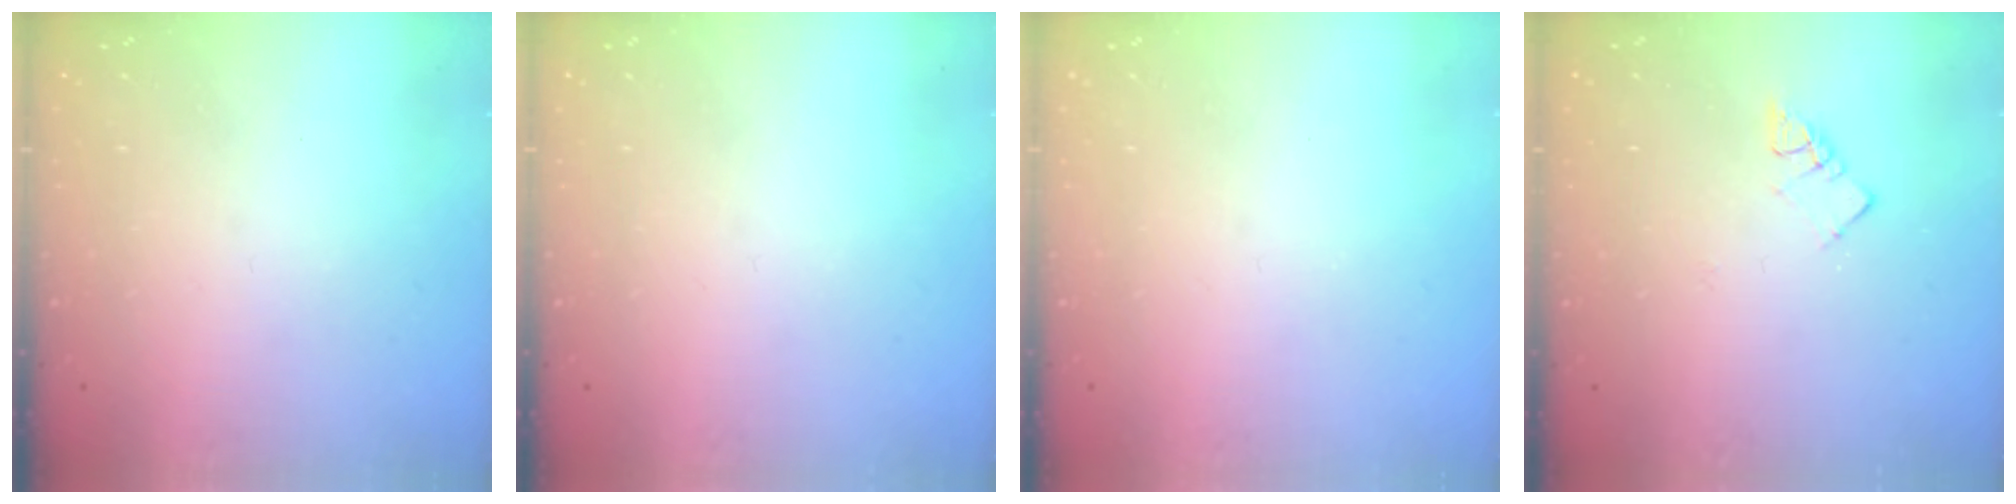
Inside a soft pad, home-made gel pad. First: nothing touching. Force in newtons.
{"total": 0.0}
{"total": 0.0}
{"total": 3.6, "press": 3.6, "slide": 0.3}